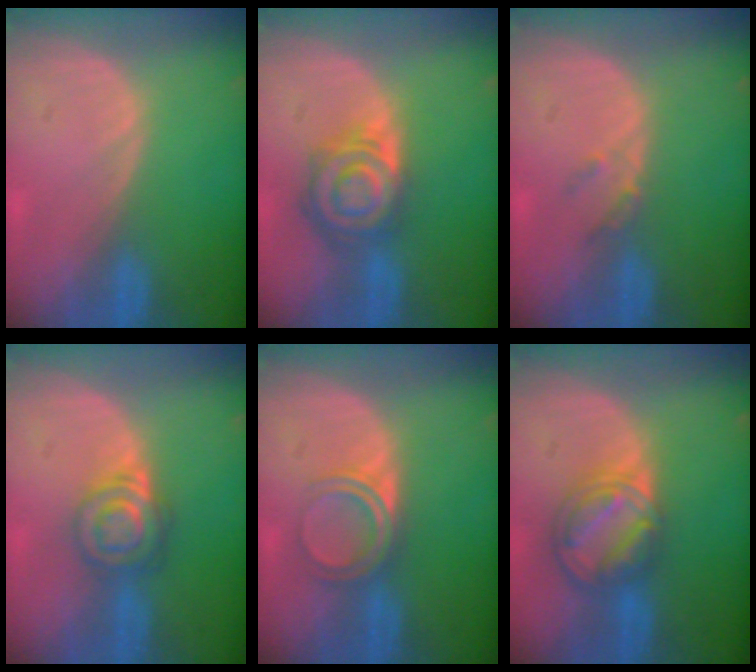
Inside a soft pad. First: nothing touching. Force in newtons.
{"total": 8.0, "press": 7.1, "slide": 3.7}
{"total": 1.8, "press": 1.6, "slide": 0.8}
{"total": 6.6, "press": 5.6, "slide": 3.4}
{"total": 4.7, "press": 4.1, "slide": 2.3}
{"total": 8.3, "press": 7.1, "slide": 4.3}